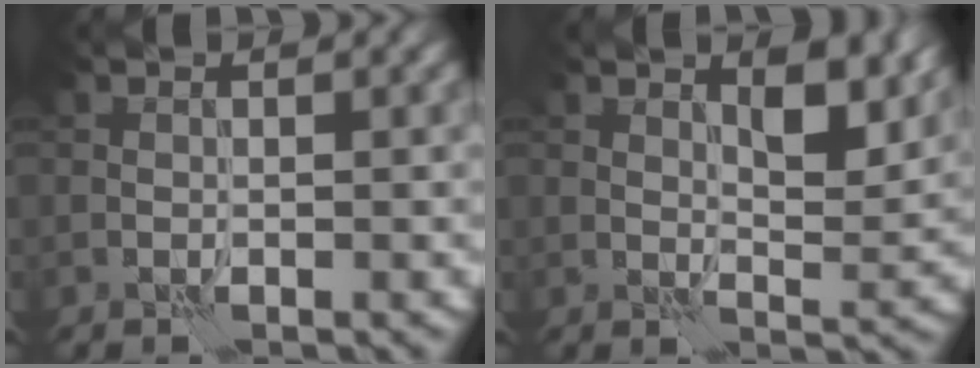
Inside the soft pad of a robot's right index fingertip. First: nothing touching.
{"total": 3.9, "force": [2.1, 1.4, 3.0], "torque": [-0.047, -0.006, 0.033]}